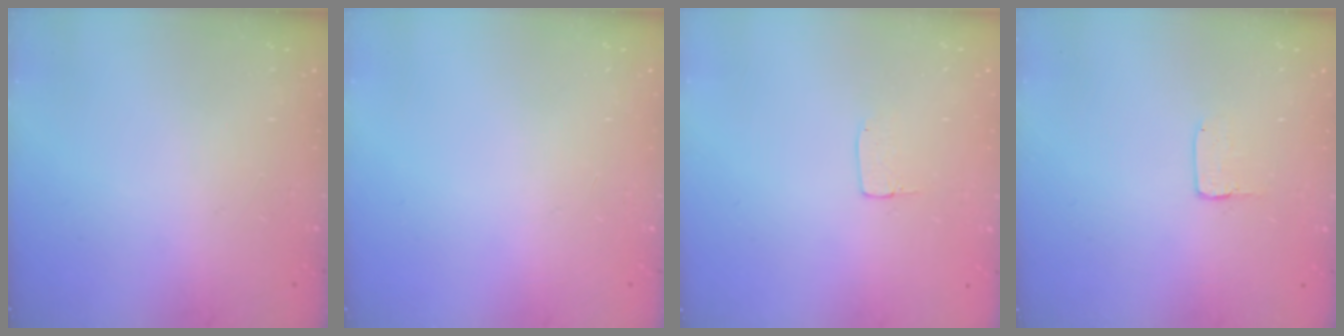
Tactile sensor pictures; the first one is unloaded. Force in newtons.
{"total": 0.0}
{"total": 3.9, "press": 3.9, "slide": 0.1}
{"total": 2.0, "press": 2.0, "slide": 0.0}